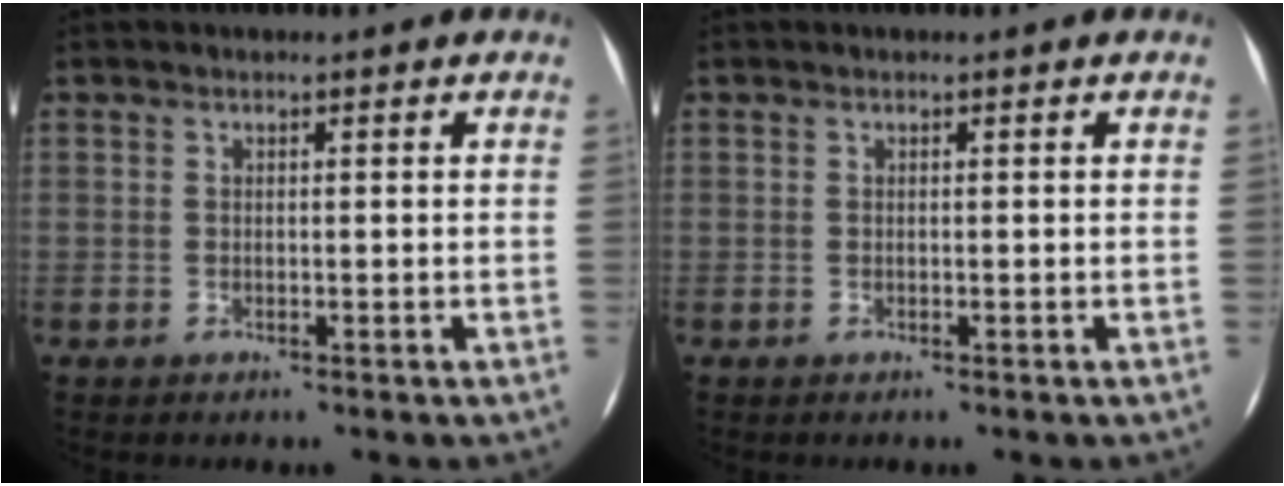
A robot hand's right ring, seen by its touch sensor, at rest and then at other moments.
{"total": 0.0}